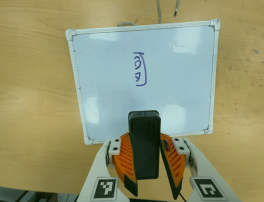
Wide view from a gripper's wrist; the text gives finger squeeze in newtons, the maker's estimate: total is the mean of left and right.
{"total": 8.7, "left": 8.8, "right": 8.6}